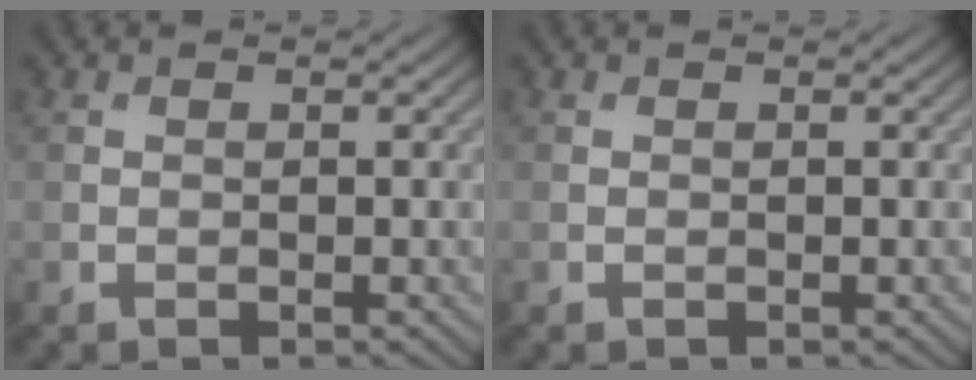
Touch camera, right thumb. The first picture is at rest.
{"total": 0.0}